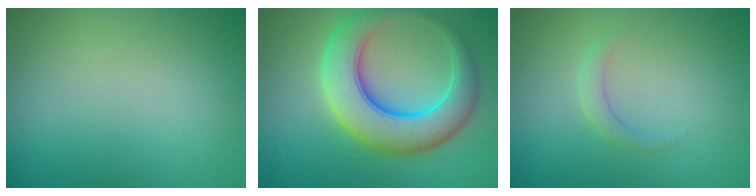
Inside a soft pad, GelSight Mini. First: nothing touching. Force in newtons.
{"total": 8.4, "press": 8.4, "slide": 0.2}
{"total": 1.2, "press": 1.2, "slide": 0.1}